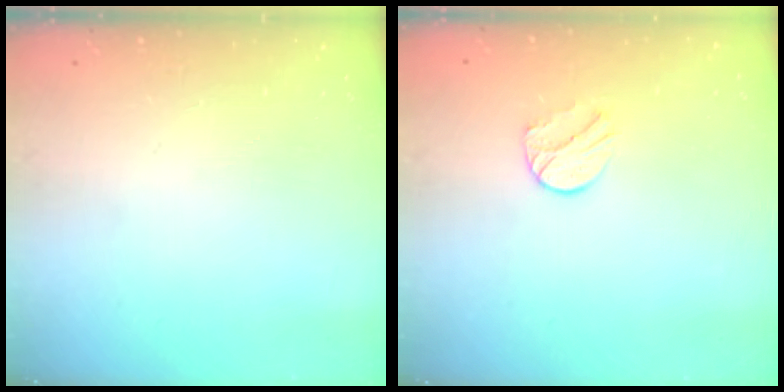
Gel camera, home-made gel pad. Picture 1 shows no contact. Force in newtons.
{"total": 8.0, "press": 8.0, "slide": 0.6}